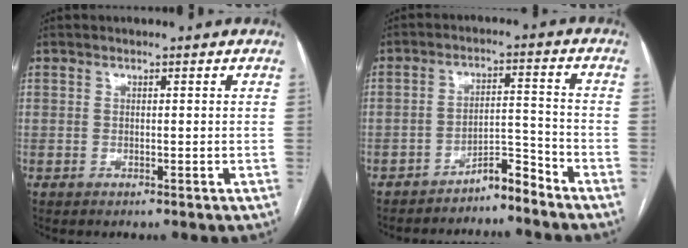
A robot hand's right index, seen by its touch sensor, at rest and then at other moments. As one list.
[{"total": 4.8, "force": [-4.6, 0.2, 1.4], "torque": [-0.009, 0.008, -0.078]}]